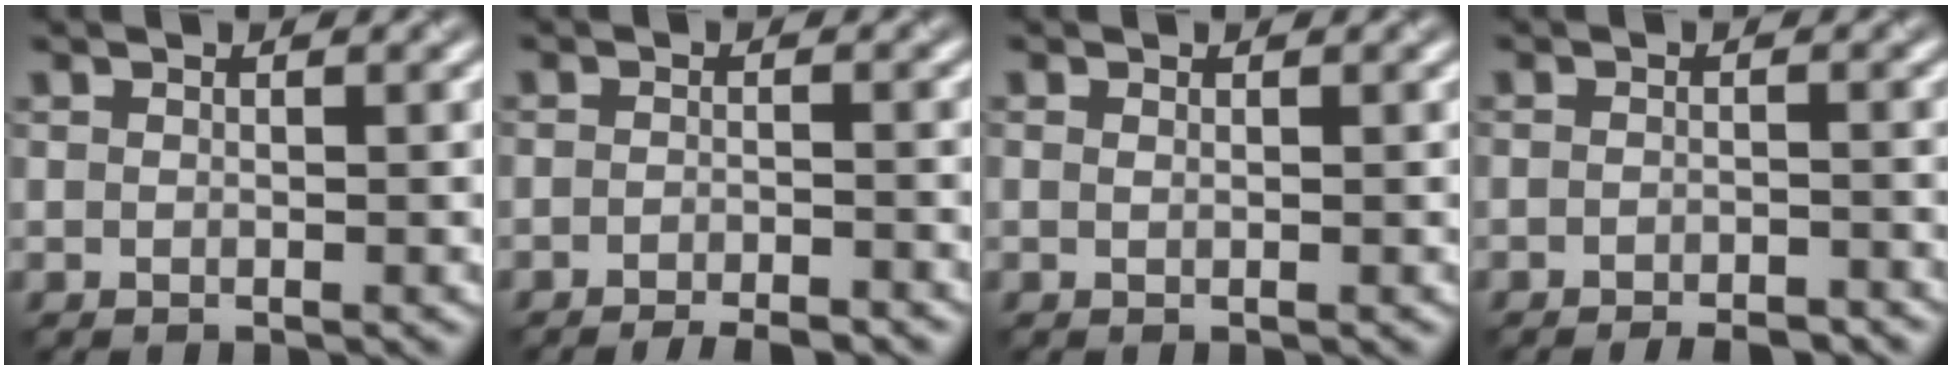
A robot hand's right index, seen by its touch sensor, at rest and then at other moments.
{"total": 3.6, "force": [-3.2, 0.5, 1.7], "torque": [-0.018, 0.010, -0.043]}
{"total": 0.0}
{"total": 3.2, "force": [-2.8, 0.5, 1.4], "torque": [-0.004, 0.008, -0.033]}